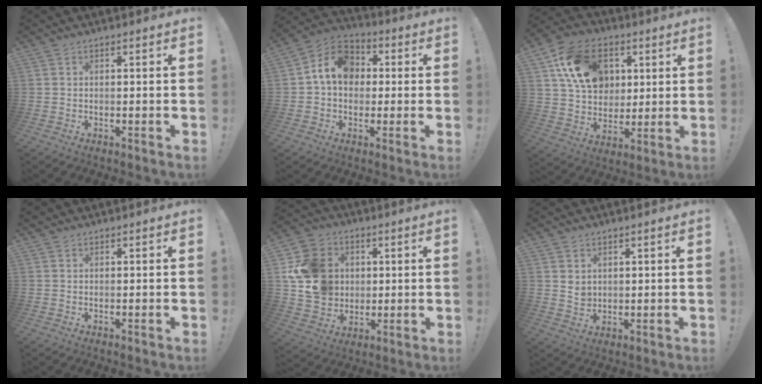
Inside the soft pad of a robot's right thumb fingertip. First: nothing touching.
{"total": 11.9, "force": [2.1, 9.4, 7.0], "torque": [-0.102, 0.012, 0.046]}
{"total": 18.4, "force": [6.5, 13.9, 10.1], "torque": [-0.151, -0.010, 0.132]}
{"total": 0.6, "force": [0.5, 0.4, 0.0], "torque": [0.005, -0.002, 0.009]}
{"total": 16.0, "force": [2.8, 14.1, 6.9], "torque": [-0.111, 0.003, 0.066]}
{"total": 3.6, "force": [1.9, 2.9, 1.0], "torque": [-0.019, -0.008, 0.037]}